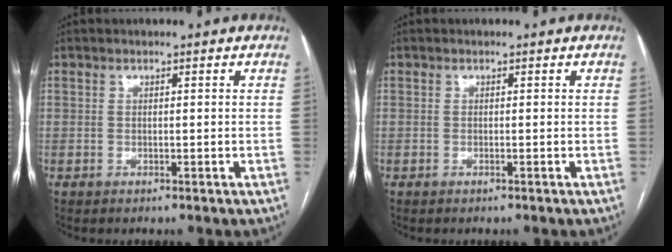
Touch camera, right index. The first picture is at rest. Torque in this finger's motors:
{"motor_torque": [0.10, 0.06, 0.04, 0.01]}